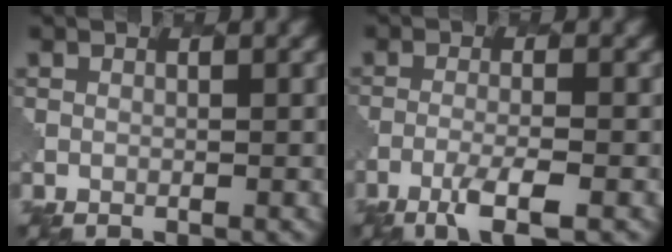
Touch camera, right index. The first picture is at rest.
{"total": 3.5, "force": [-2.2, 0.6, 2.7], "torque": [-0.054, -0.004, -0.046]}